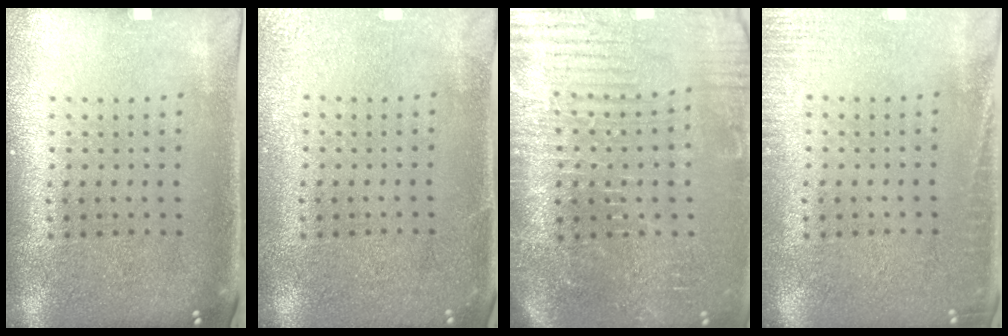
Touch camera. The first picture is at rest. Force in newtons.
{"total": 2.5, "press": 2.4, "slide": 0.3}
{"total": 4.5, "press": 4.1, "slide": 1.7}
{"total": 2.4, "press": 2.4, "slide": 0.4}